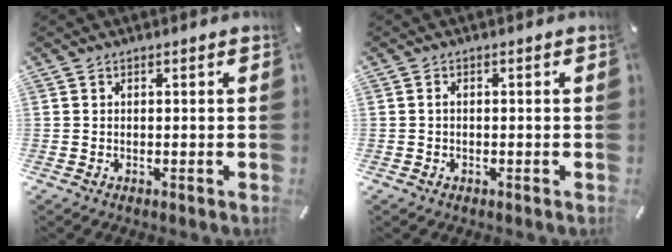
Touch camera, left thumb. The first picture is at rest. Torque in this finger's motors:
{"motor_torque": [-0.07, -0.15, -0.15, -0.26, -0.01]}